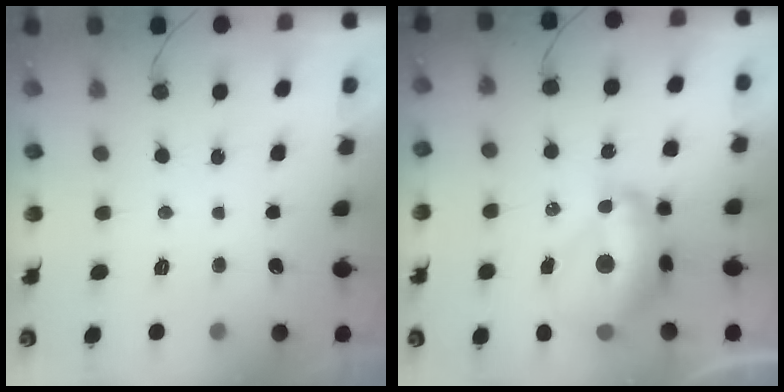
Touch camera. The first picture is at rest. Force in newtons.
{"total": 15.7, "press": 15.6, "slide": 1.6}